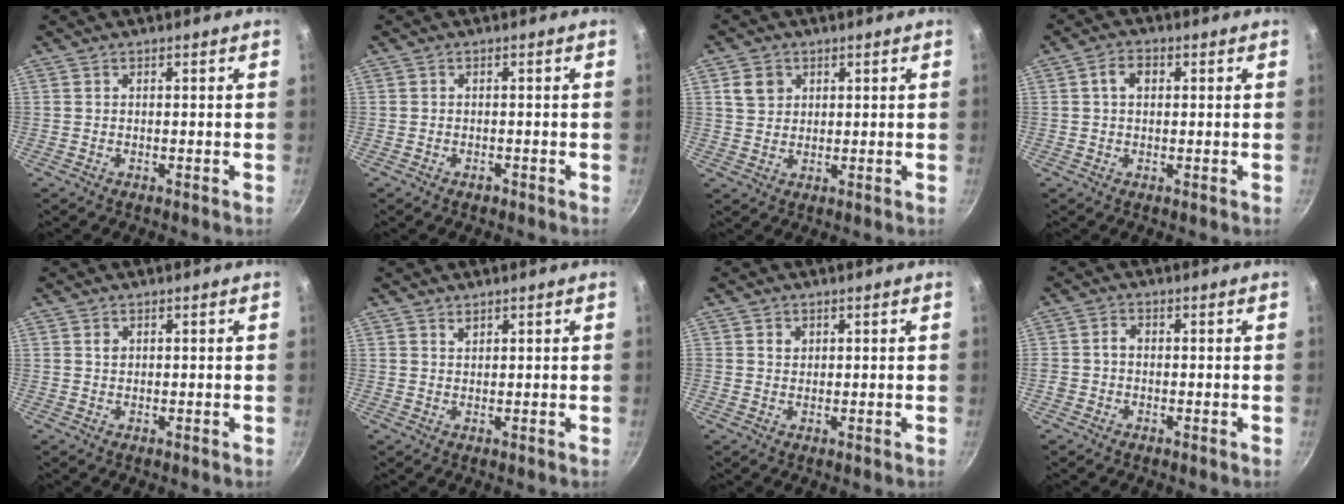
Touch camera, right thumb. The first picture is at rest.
{"total": 0.9, "force": [-0.7, 0.5, 0.4], "torque": [-0.008, 0.007, -0.010]}
{"total": 4.6, "force": [1.7, 3.8, 1.9], "torque": [-0.013, 0.002, 0.032]}
{"total": 3.8, "force": [0.8, 2.7, 2.6], "torque": [-0.033, 0.009, 0.008]}
{"total": 1.1, "force": [0.4, 0.9, 0.6], "torque": [-0.008, 0.000, 0.006]}
{"total": 1.1, "force": [0.8, 0.6, 0.4], "torque": [-0.005, -0.004, 0.015]}
{"total": 1.7, "force": [0.6, 1.5, 0.5], "torque": [-0.001, 0.001, 0.008]}
{"total": 2.2, "force": [-0.4, 1.8, 1.2], "torque": [-0.014, 0.011, -0.009]}